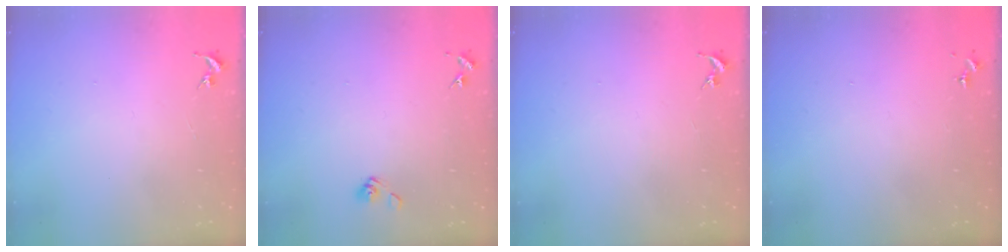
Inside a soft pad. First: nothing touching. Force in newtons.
{"total": 5.4, "press": 5.0, "slide": 2.2}
{"total": 0.0}
{"total": 0.0}